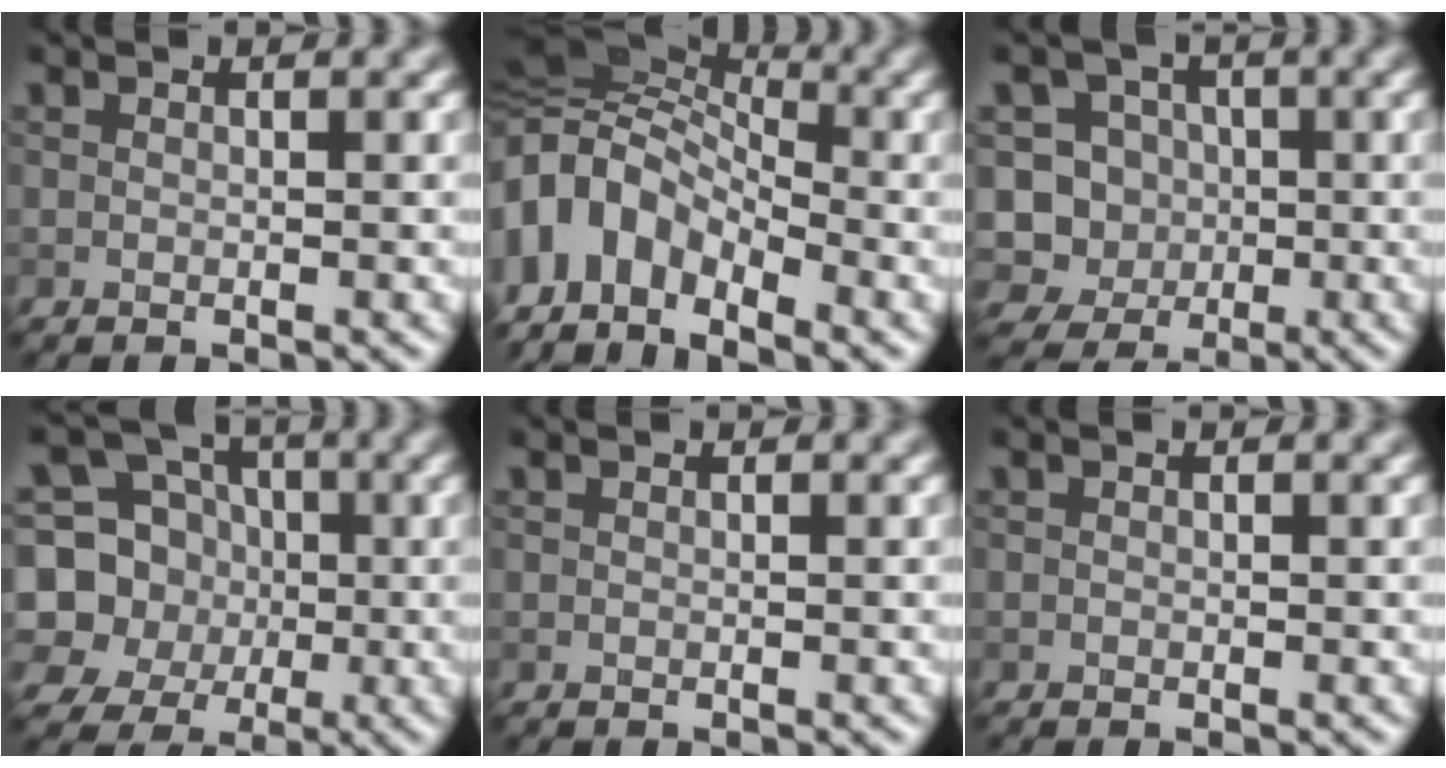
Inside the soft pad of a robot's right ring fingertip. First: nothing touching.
{"total": 9.5, "force": [-4.3, 6.1, 5.8], "torque": [-0.110, -0.001, -0.094]}
{"total": 8.1, "force": [-1.9, 7.6, 2.0], "torque": [-0.037, 0.022, -0.064]}
{"total": 9.3, "force": [-0.5, 8.7, 3.4], "torque": [-0.085, 0.022, -0.034]}
{"total": 0.0}
{"total": 0.0}